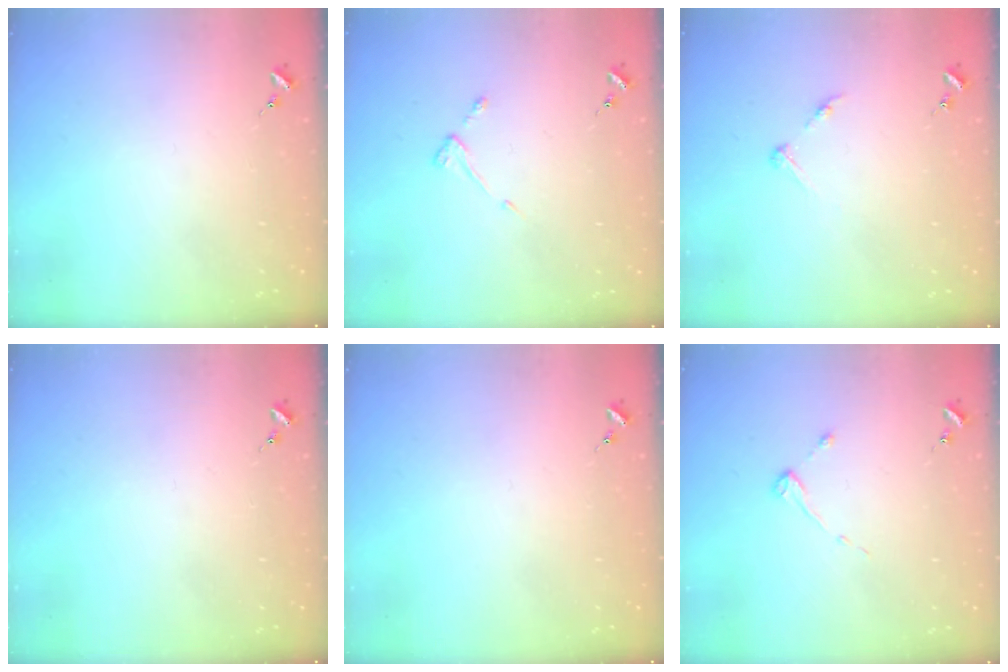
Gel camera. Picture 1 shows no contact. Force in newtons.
{"total": 3.3, "press": 3.2, "slide": 0.4}
{"total": 4.4, "press": 4.3, "slide": 0.5}
{"total": 0.0}
{"total": 0.0}
{"total": 2.6, "press": 2.6, "slide": 0.4}